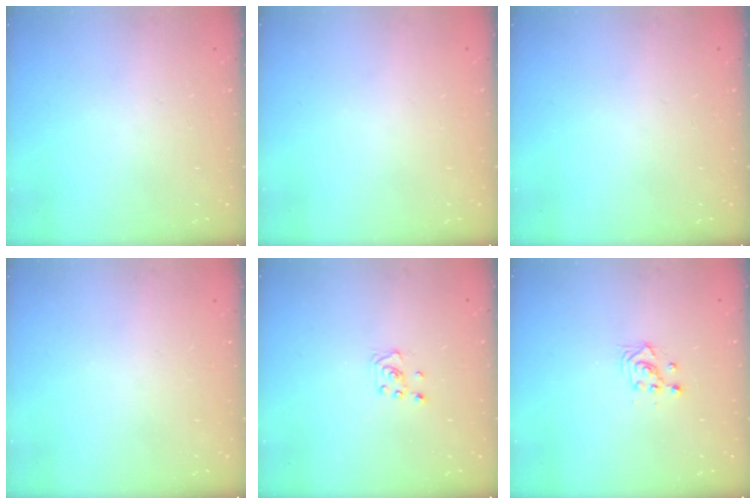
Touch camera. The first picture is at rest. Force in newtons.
{"total": 0.0}
{"total": 0.0}
{"total": 0.0}
{"total": 3.0, "press": 2.9, "slide": 0.3}
{"total": 2.3, "press": 2.3, "slide": 0.2}